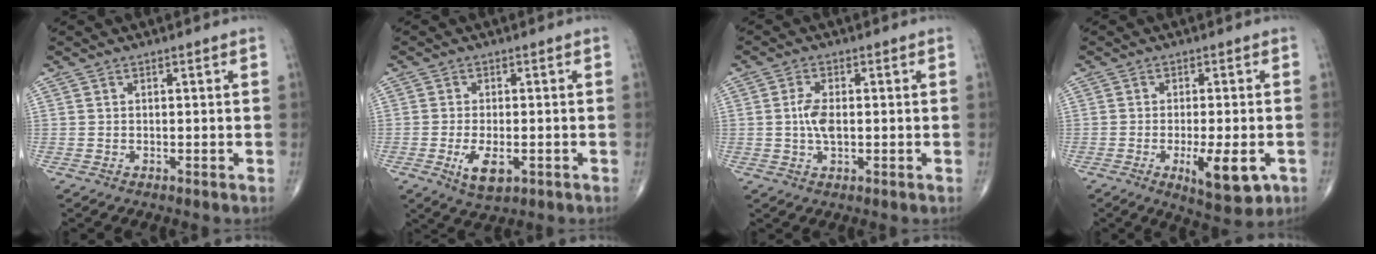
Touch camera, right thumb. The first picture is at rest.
{"total": 5.6, "force": [-1.9, 2.6, 4.6], "torque": [-0.083, -0.007, -0.026]}
{"total": 4.4, "force": [-0.1, 2.1, 3.8], "torque": [-0.081, 0.001, -0.004]}
{"total": 9.4, "force": [-3.2, 3.1, 8.2], "torque": [-0.117, -0.011, -0.040]}